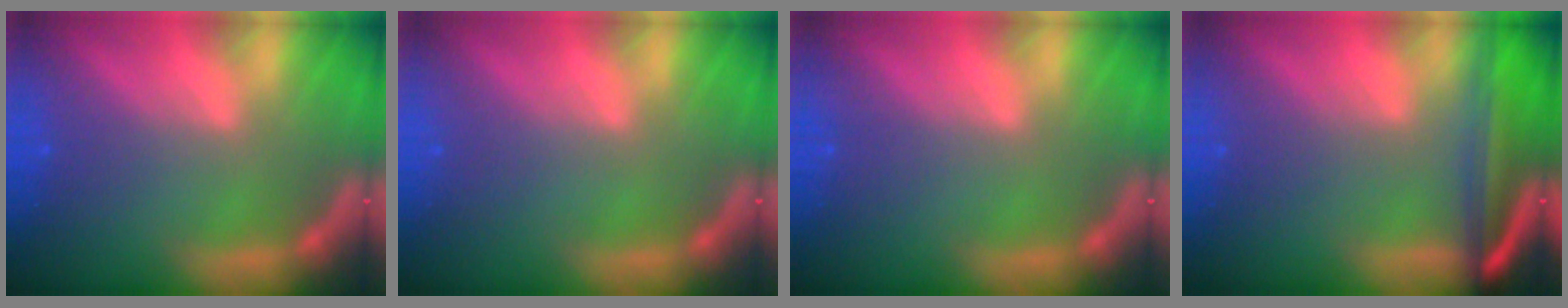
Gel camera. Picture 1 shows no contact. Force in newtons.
{"total": 0.0}
{"total": 0.0}
{"total": 9.0}